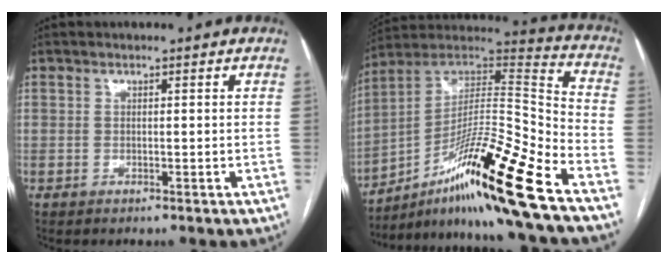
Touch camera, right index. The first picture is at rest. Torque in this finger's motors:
{"motor_torque": [1.41, -0.73, 0.16, 0.06]}